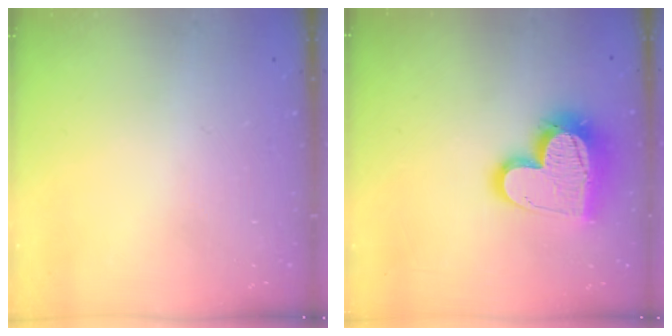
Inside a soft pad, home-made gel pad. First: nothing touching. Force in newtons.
{"total": 17.7, "press": 17.6, "slide": 1.5}